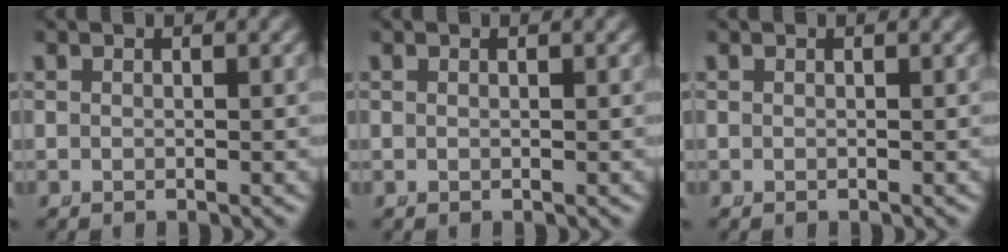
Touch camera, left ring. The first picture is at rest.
{"total": 0.0}
{"total": 0.0}